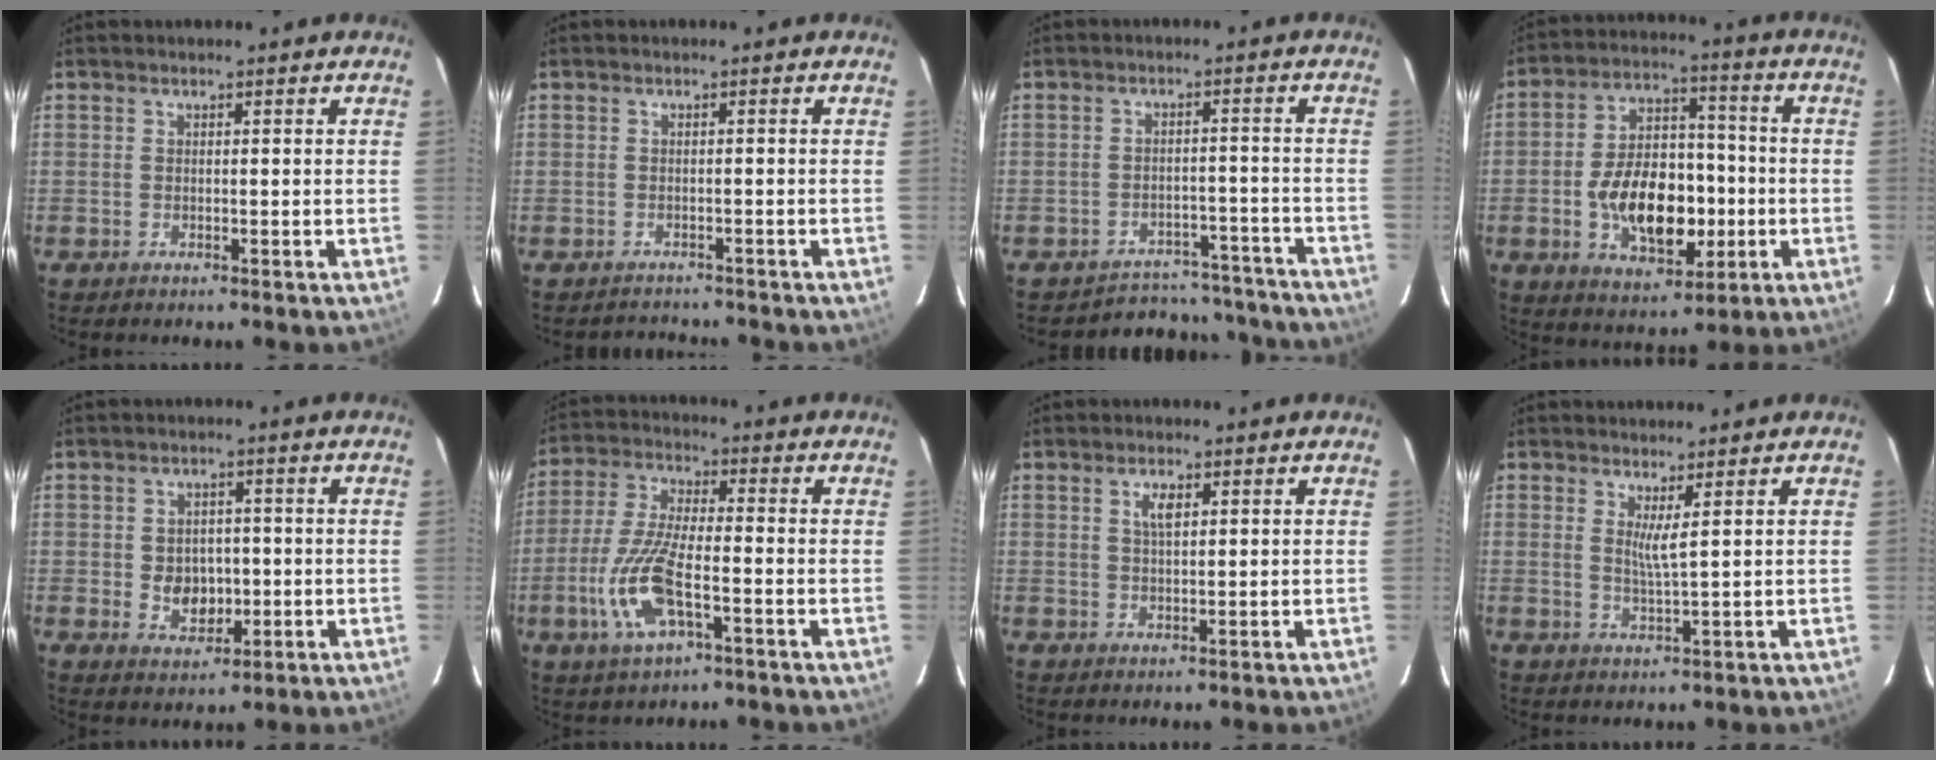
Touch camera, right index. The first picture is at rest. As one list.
[{"total": 2.7, "force": [-2.4, 1.2, -0.2], "torque": [0.003, 0.013, -0.037]}, {"total": 13.9, "force": [-12.9, 5.0, 1.6], "torque": [-0.031, 0.038, -0.153]}, {"total": 16.1, "force": [-3.6, 9.5, 12.5], "torque": [-0.237, 0.016, -0.044]}, {"total": 6.0, "force": [-0.8, 4.8, 3.5], "torque": [-0.066, 0.001, -0.001]}, {"total": 12.6, "force": [-4.5, 4.1, 11.1], "torque": [-0.241, -0.008, -0.086]}, {"total": 2.8, "force": [1.1, 1.2, 2.3], "torque": [-0.042, 0.004, 0.020]}, {"total": 2.8, "force": [1.4, -0.4, 2.4], "torque": [-0.045, -0.011, 0.021]}]